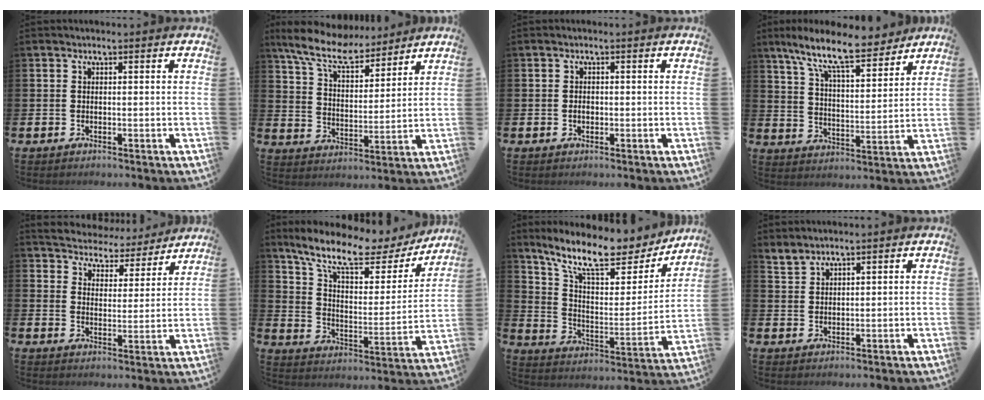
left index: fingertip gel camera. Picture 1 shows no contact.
{"total": 9.2, "force": [8.1, 2.4, 3.5], "torque": [-0.099, -0.040, 0.146]}
{"total": 0.9, "force": [-0.4, 0.7, 0.4], "torque": [-0.009, 0.004, -0.008]}
{"total": 10.9, "force": [9.2, 2.2, 5.3], "torque": [-0.120, -0.052, 0.158]}
{"total": 5.1, "force": [4.9, 1.3, -0.2], "torque": [-0.024, -0.046, 0.083]}
{"total": 11.2, "force": [9.2, 3.3, 5.5], "torque": [-0.130, -0.056, 0.155]}
{"total": 11.8, "force": [9.9, 3.3, 5.5], "torque": [-0.133, -0.059, 0.169]}
{"total": 2.4, "force": [2.4, 0.1, 0.0], "torque": [0.002, -0.011, 0.044]}